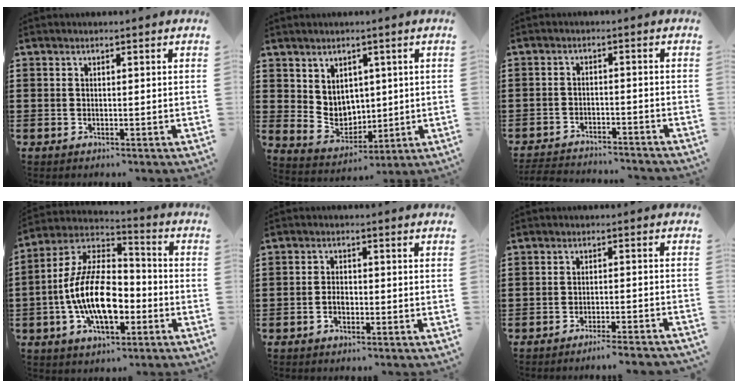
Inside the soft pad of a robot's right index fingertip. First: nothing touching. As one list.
[{"total": 5.0, "force": [2.7, 4.0, 1.2], "torque": [-0.038, -0.008, 0.052]}, {"total": 3.2, "force": [-3.2, 0.0, 0.1], "torque": [-0.008, -0.004, -0.068]}, {"total": 14.1, "force": [-4.2, 6.9, 11.6], "torque": [-0.256, 0.000, -0.080]}, {"total": 2.0, "force": [-0.9, 1.1, 1.5], "torque": [-0.030, 0.002, -0.018]}, {"total": 2.9, "force": [-2.7, -0.6, 1.1], "torque": [-0.019, -0.007, -0.053]}]